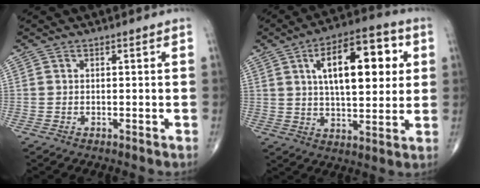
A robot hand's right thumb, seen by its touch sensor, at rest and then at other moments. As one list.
[{"total": 17.9, "force": [4.9, 7.9, 15.3], "torque": [-0.203, 0.002, 0.071]}]